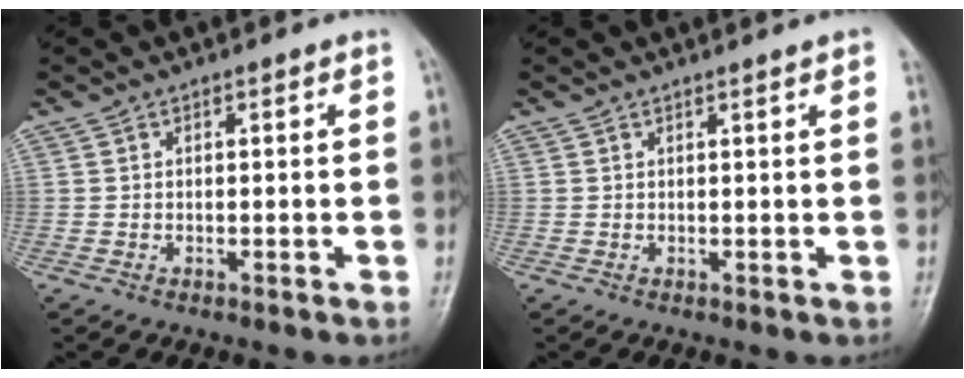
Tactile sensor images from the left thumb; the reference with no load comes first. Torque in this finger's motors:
{"motor_torque": [2.97, 2.03, 1.66, -1.10, 0.08]}